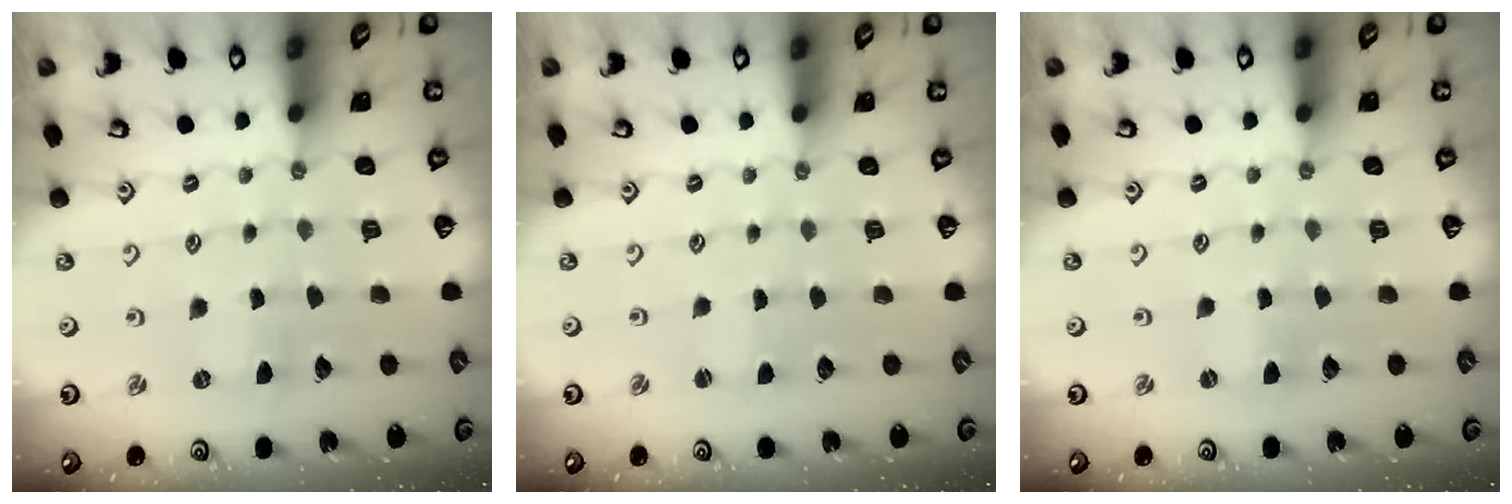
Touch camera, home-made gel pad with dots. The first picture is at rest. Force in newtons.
{"total": 0.0}
{"total": 0.0}